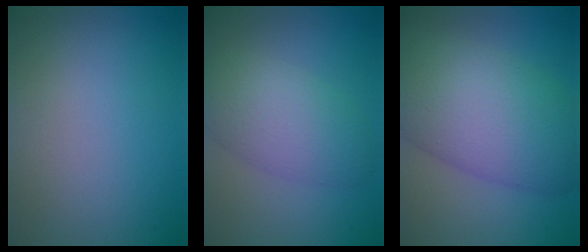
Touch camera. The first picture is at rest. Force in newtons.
{"total": 5.1, "press": 5.1, "slide": 0.2}
{"total": 10.5, "press": 10.5, "slide": 0.4}